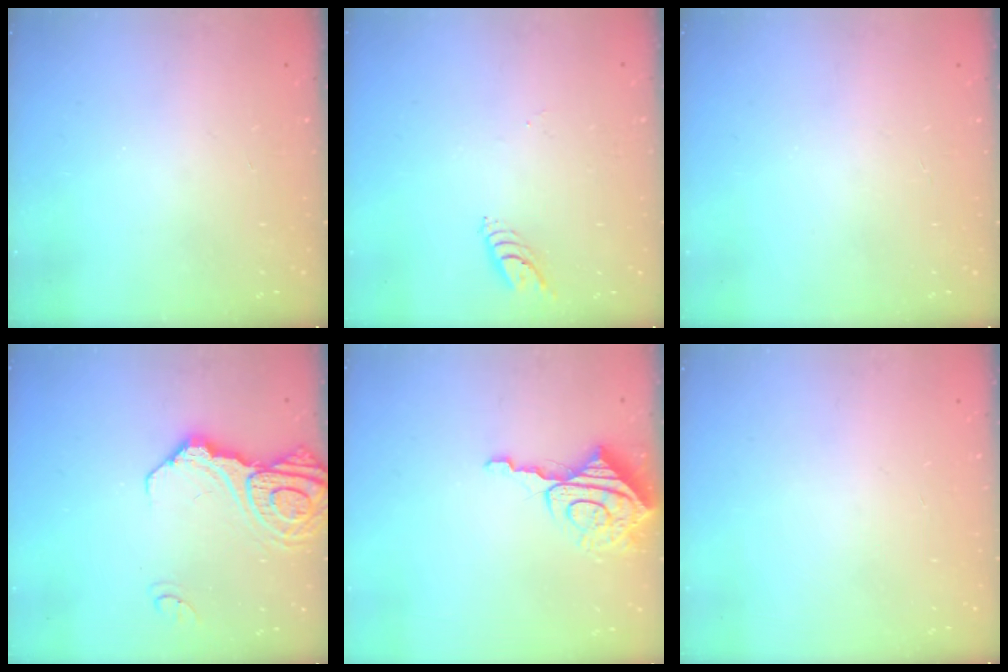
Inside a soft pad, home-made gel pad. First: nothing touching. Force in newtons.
{"total": 5.5, "press": 5.5, "slide": 0.5}
{"total": 0.0}
{"total": 15.6, "press": 15.5, "slide": 1.9}
{"total": 9.6, "press": 9.5, "slide": 0.9}
{"total": 0.0}